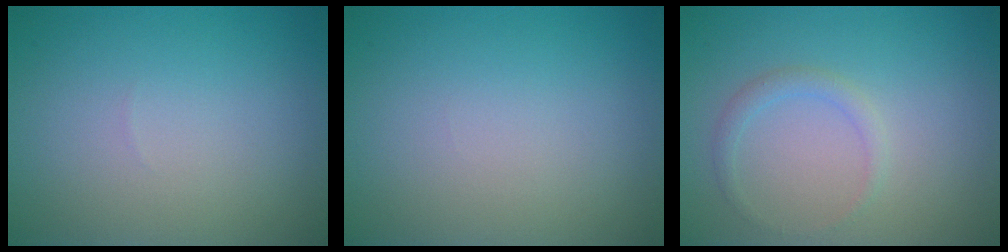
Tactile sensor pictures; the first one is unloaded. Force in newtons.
{"total": 0.0}
{"total": 1.3, "press": 1.3, "slide": 0.1}